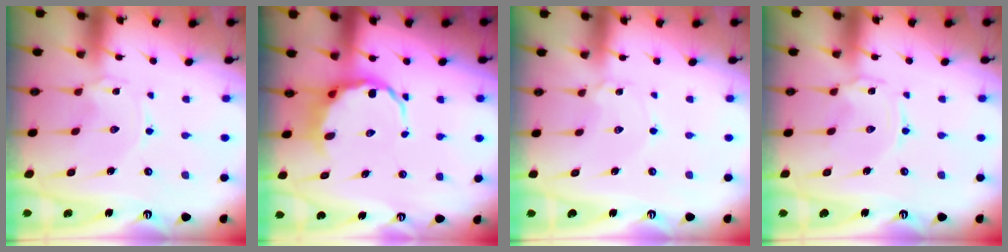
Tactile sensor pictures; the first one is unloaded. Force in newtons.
{"total": 8.1, "press": 7.7, "slide": 2.5}
{"total": 1.9, "press": 1.9, "slide": 0.2}
{"total": 1.2, "press": 1.2, "slide": 0.1}